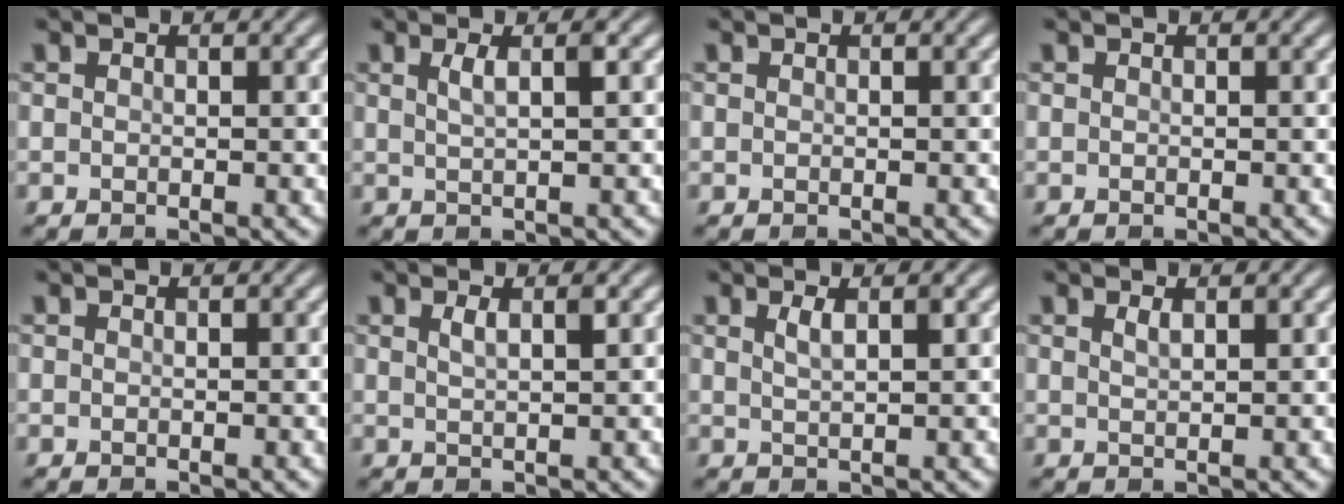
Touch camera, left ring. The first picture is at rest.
{"total": 2.0, "force": [0.7, 0.6, 1.8], "torque": [-0.027, 0.004, 0.006]}
{"total": 0.0}
{"total": 0.0}
{"total": 0.0}
{"total": 1.5, "force": [0.7, 0.4, 1.3], "torque": [-0.021, 0.003, 0.008]}
{"total": 1.6, "force": [0.7, 0.4, 1.4], "torque": [-0.023, 0.002, 0.010]}
{"total": 0.9, "force": [0.6, 0.2, 0.7], "torque": [-0.012, 0.000, 0.010]}